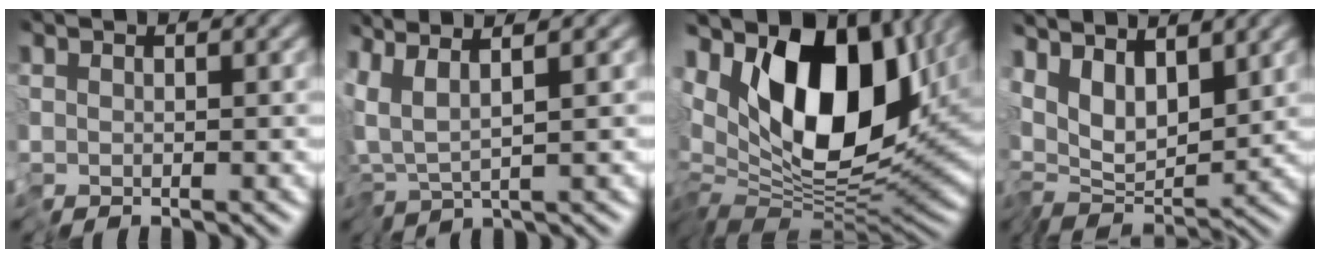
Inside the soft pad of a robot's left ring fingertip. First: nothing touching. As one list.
[{"total": 3.7, "force": [0.5, 0.9, 3.6], "torque": [-0.072, 0.006, 0.000]}, {"total": 13.7, "force": [1.9, 7.7, 11.1], "torque": [-0.175, -0.002, 0.015]}, {"total": 5.6, "force": [1.7, 2.8, 4.6], "torque": [-0.088, -0.007, 0.023]}]